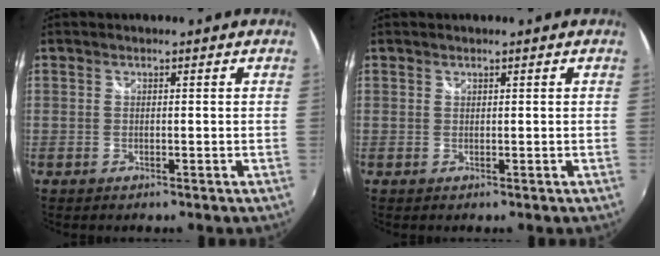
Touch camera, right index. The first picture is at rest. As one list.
[{"total": 0.0}]